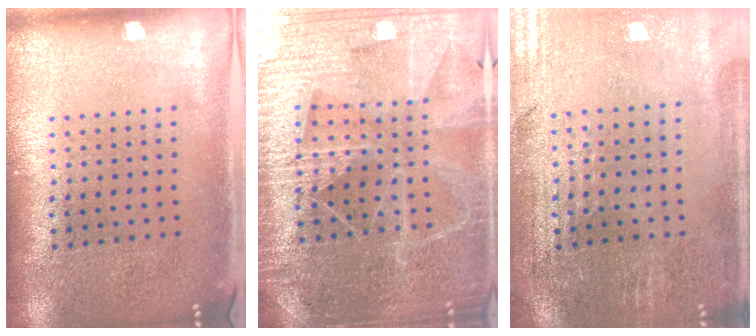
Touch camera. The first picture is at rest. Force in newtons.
{"total": 5.0, "press": 4.6, "slide": 2.1}
{"total": 0.9, "press": 0.8, "slide": 0.4}